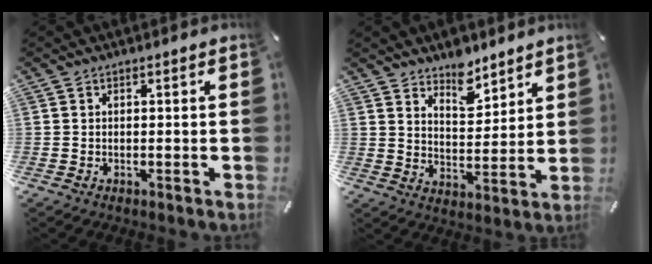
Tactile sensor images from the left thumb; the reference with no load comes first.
{"total": 8.1, "force": [6.8, 4.1, 1.4], "torque": [-0.015, -0.051, 0.127]}